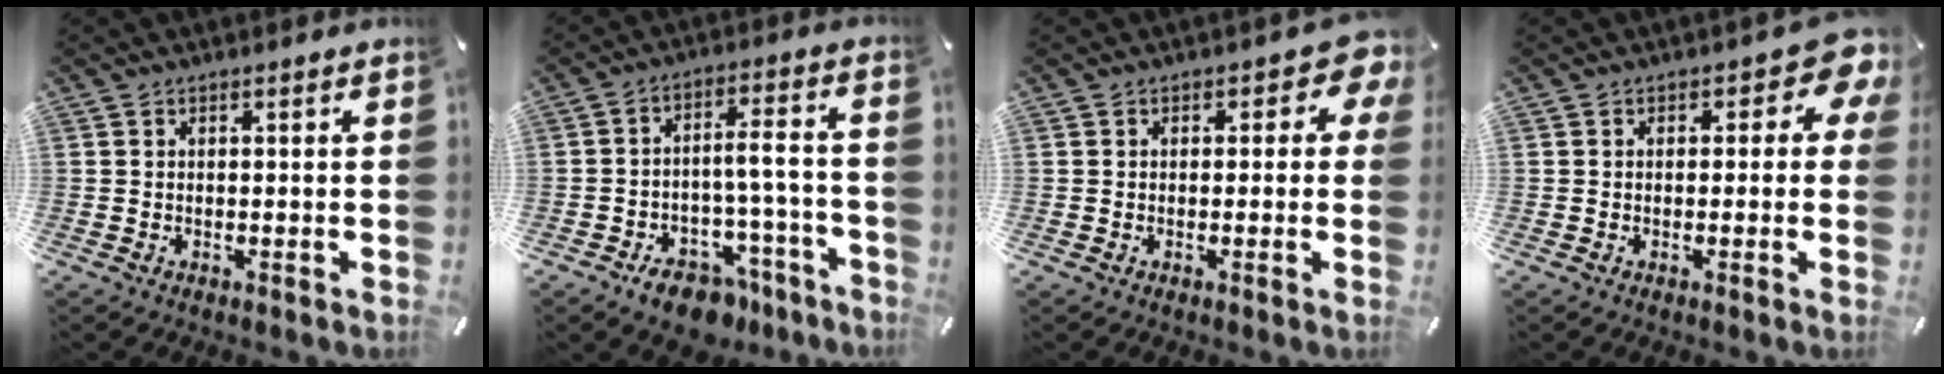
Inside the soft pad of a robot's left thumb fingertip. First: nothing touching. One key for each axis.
{"total": 10.2, "fx": -5.8, "fy": 5.6, "fz": 6.3, "tx": -0.089, "ty": 0.058, "tz": -0.094}
{"total": 5.0, "fx": 1.3, "fy": 3.0, "fz": 3.8, "tx": -0.036, "ty": -0.005, "tz": 0.015}
{"total": 6.0, "fx": 1.6, "fy": 3.5, "fz": 4.6, "tx": -0.051, "ty": -0.007, "tz": 0.023}